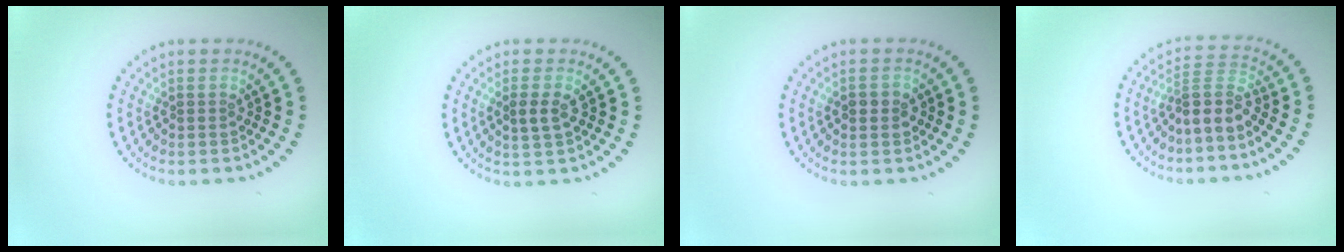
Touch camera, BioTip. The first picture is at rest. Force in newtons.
{"total": 1.9, "press": 1.8, "slide": 0.6}
{"total": 1.3, "press": 1.3, "slide": 0.1}
{"total": 3.2, "press": 2.3, "slide": 2.2}